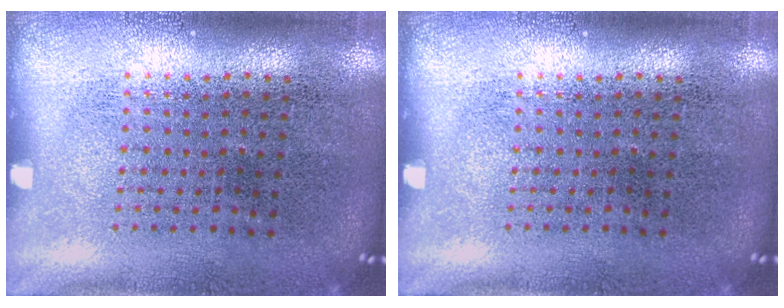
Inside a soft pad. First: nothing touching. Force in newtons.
{"total": 0.0}